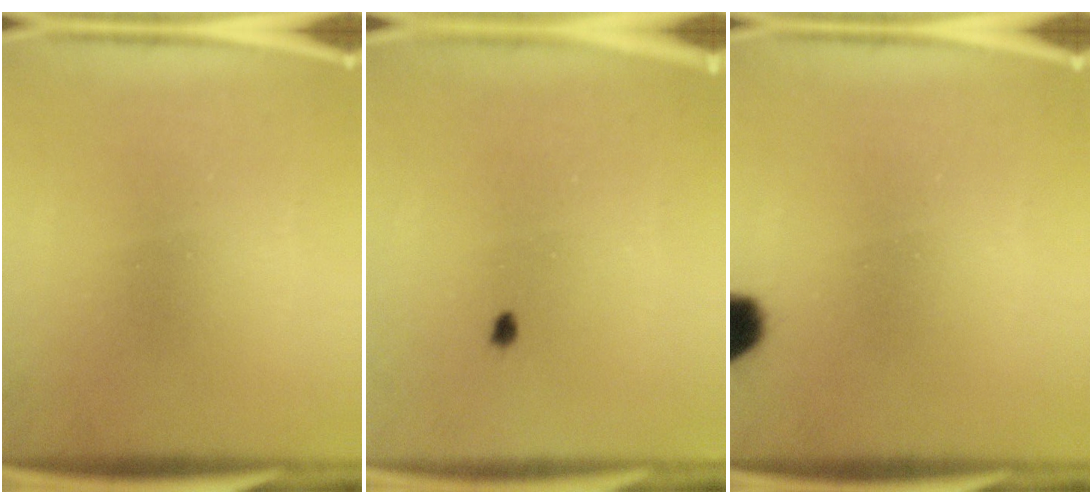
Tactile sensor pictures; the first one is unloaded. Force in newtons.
{"total": 1.4}
{"total": 7.4}